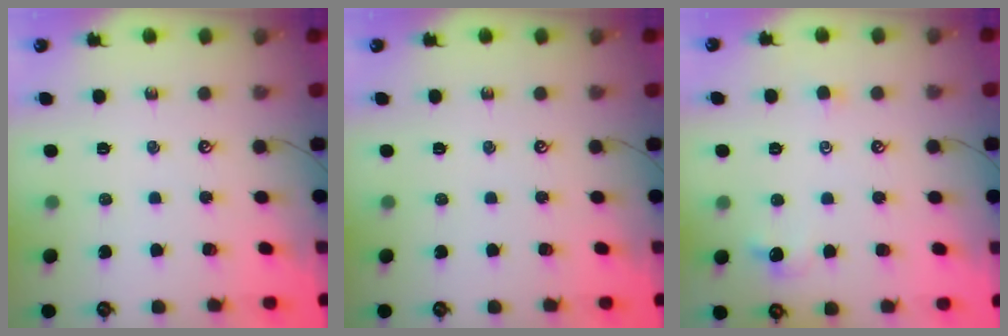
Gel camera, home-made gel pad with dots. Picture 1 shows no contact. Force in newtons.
{"total": 0.0}
{"total": 0.0}